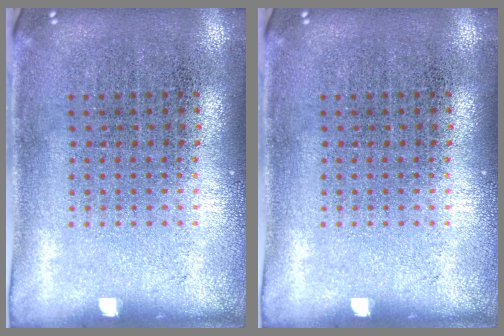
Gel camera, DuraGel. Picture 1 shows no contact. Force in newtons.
{"total": 0.0}